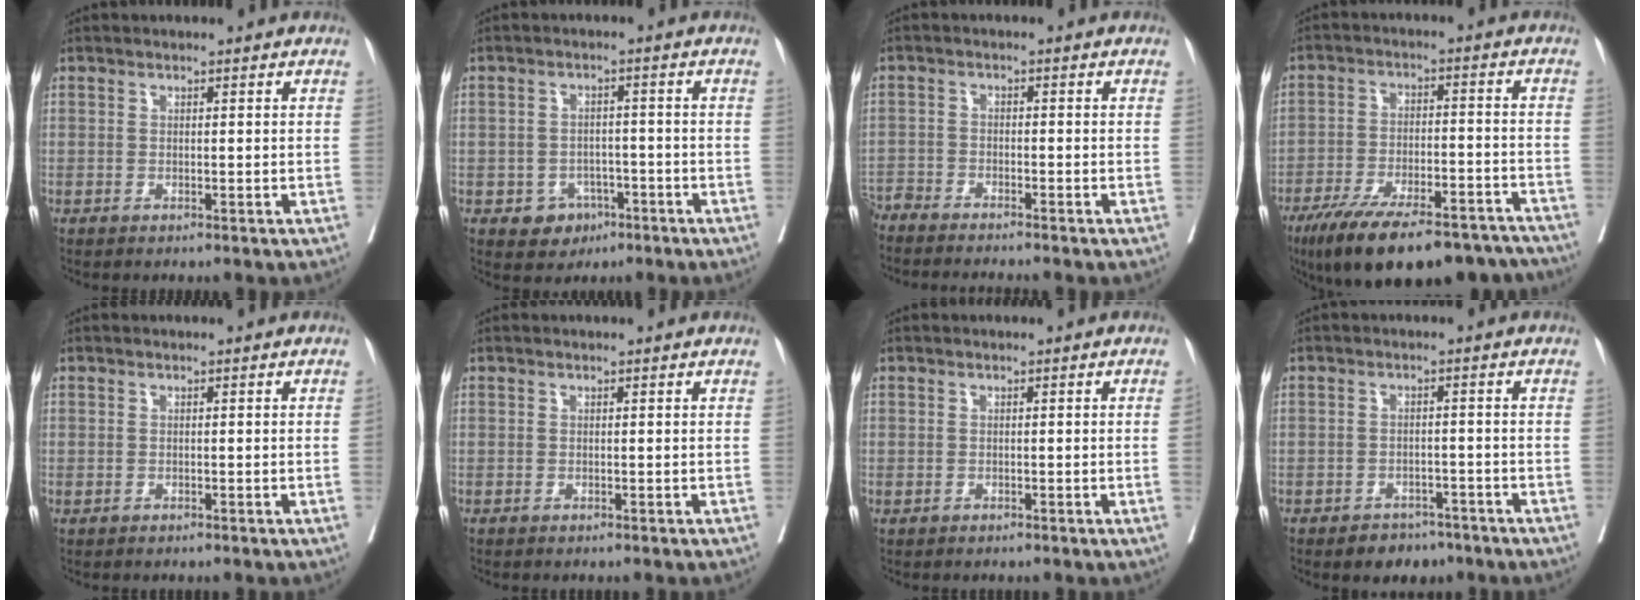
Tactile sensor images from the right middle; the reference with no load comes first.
{"total": 4.2, "force": [-2.2, 3.4, 1.2], "torque": [-0.007, 0.010, -0.023]}
{"total": 9.4, "force": [-8.9, -0.1, 3.1], "torque": [-0.033, -0.011, -0.145]}
{"total": 21.1, "force": [-17.1, 5.7, 11.0], "torque": [-0.145, 0.001, -0.249]}
{"total": 0.0}
{"total": 0.0}
{"total": 0.7, "force": [0.0, -0.2, 0.7], "torque": [-0.011, 0.003, 0.001]}
{"total": 4.0, "force": [-3.0, 2.5, 1.0], "torque": [-0.007, 0.007, -0.038]}